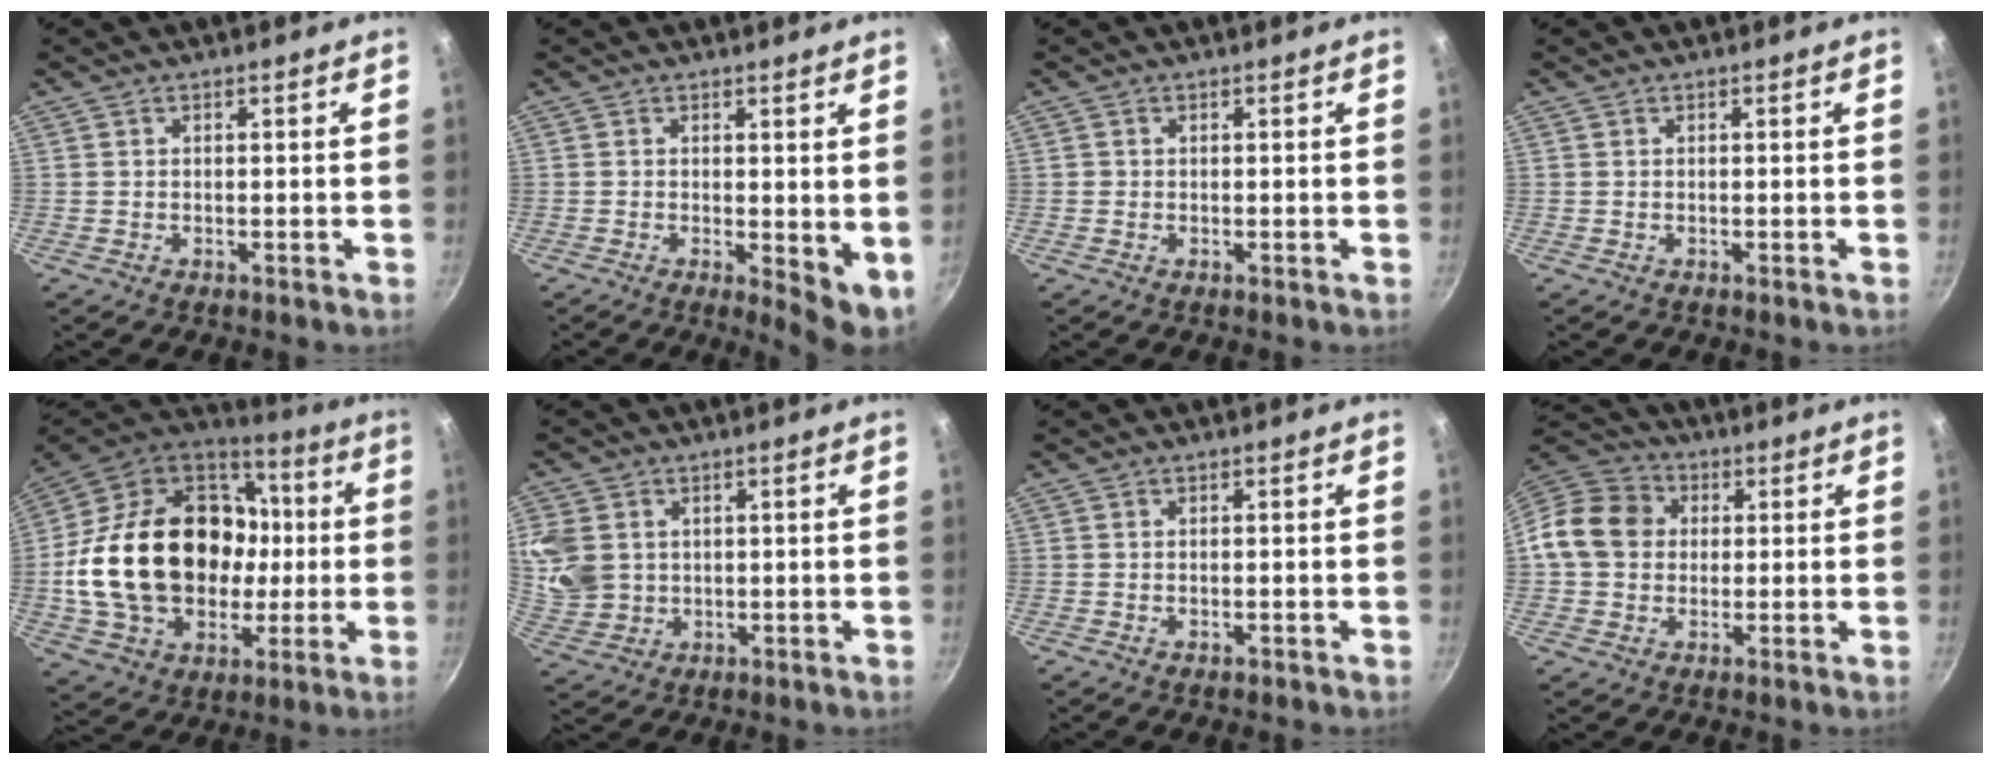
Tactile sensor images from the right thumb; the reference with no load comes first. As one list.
[{"total": 5.8, "force": [0.2, 2.3, 5.4], "torque": [-0.067, -0.010, 0.005]}, {"total": 0.5, "force": [0.0, 0.5, 0.1], "torque": [0.000, 0.002, -0.001]}, {"total": 0.0}, {"total": 31.4, "force": [-0.2, 22.9, 21.4], "torque": [-0.369, 0.040, 0.014]}, {"total": 11.4, "force": [2.1, 9.5, 5.8], "torque": [-0.122, -0.011, 0.050]}, {"total": 0.7, "force": [-0.3, 0.3, 0.5], "torque": [-0.007, 0.002, -0.004]}, {"total": 12.1, "force": [1.1, 10.4, 6.1], "torque": [-0.092, 0.023, 0.001]}]